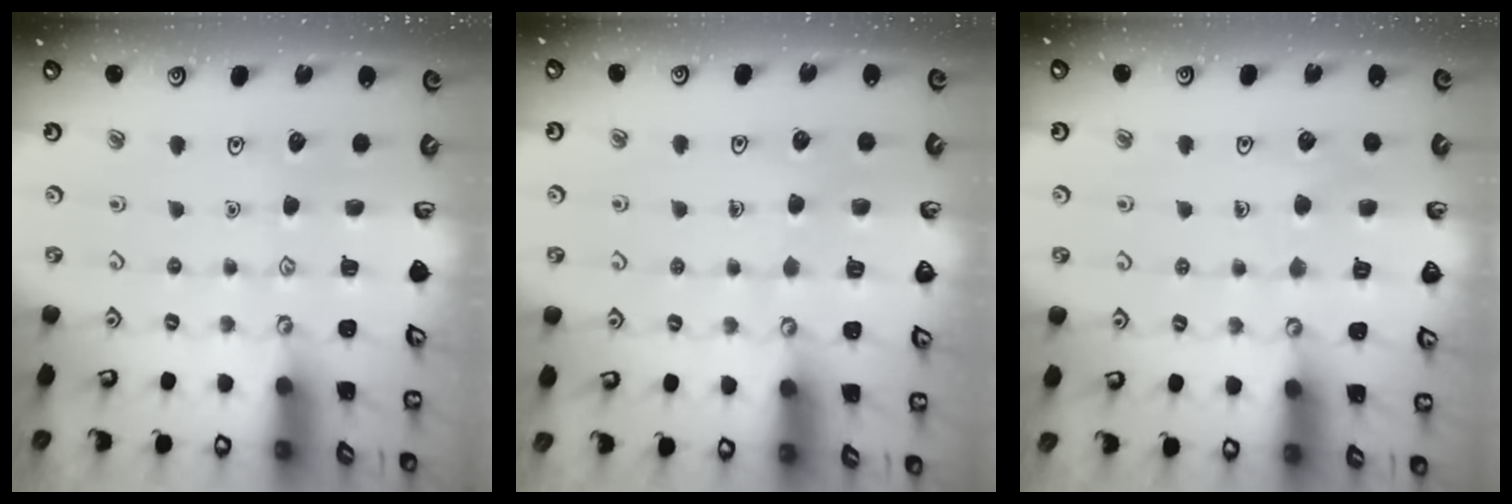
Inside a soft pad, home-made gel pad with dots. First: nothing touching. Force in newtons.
{"total": 4.9, "press": 4.9, "slide": 0.3}
{"total": 6.6, "press": 6.6, "slide": 0.4}